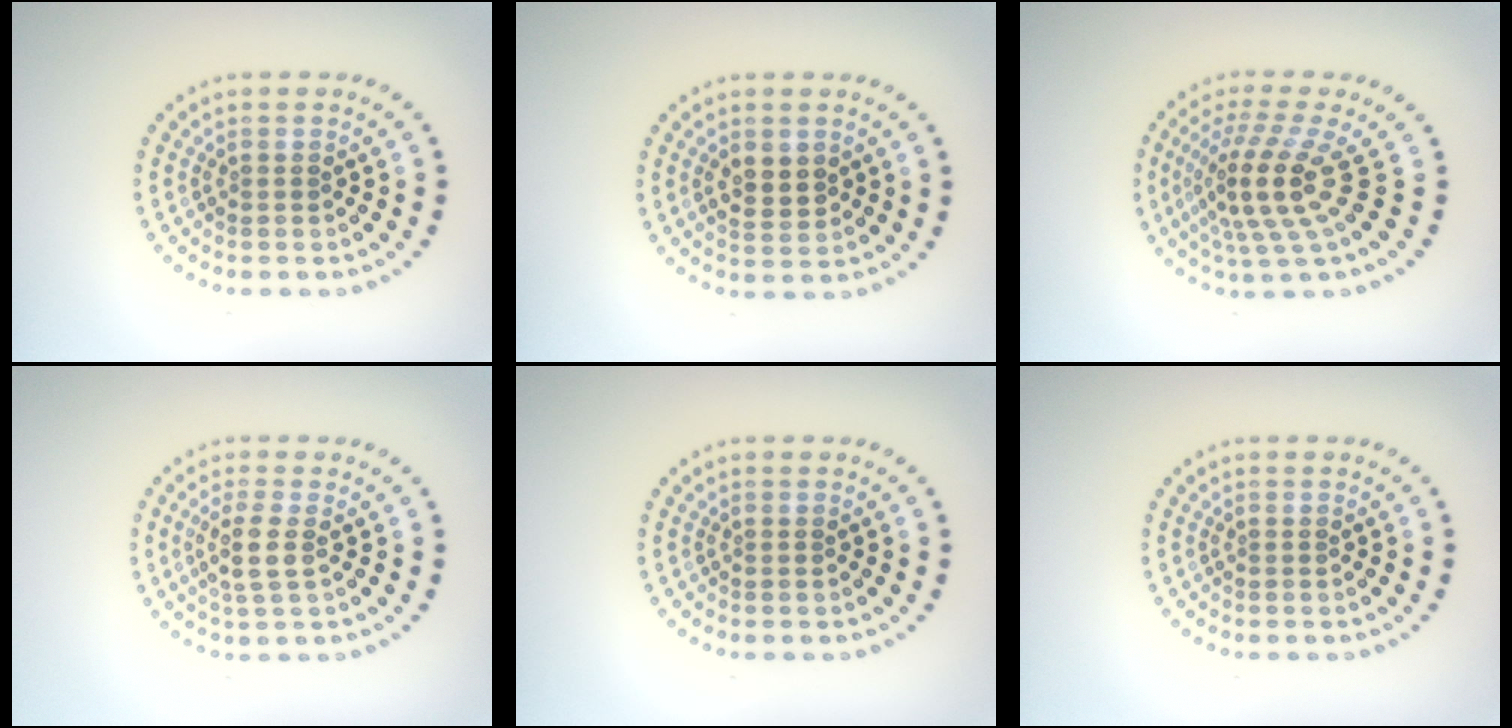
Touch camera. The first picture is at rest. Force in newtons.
{"total": 2.6, "press": 2.6, "slide": 0.2}
{"total": 5.0, "press": 3.5, "slide": 3.6}
{"total": 2.4, "press": 2.0, "slide": 1.3}
{"total": 0.0}
{"total": 0.0}